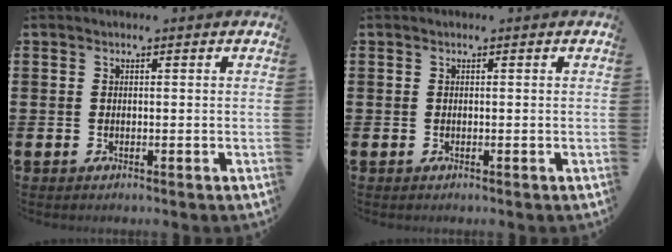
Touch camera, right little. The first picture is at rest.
{"total": 0.0}